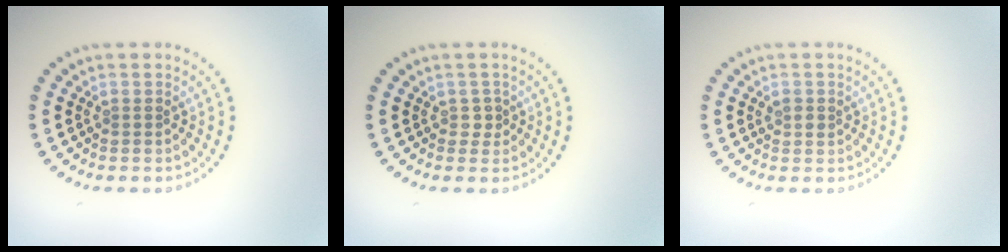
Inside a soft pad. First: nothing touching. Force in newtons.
{"total": 0.8, "press": 0.7, "slide": 0.4}
{"total": 1.1, "press": 1.0, "slide": 0.2}